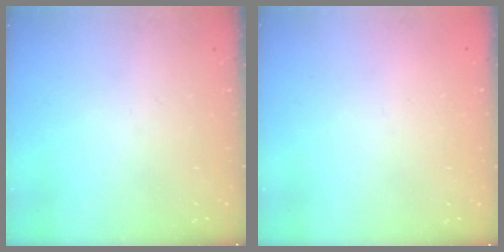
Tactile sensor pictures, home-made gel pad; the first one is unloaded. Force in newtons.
{"total": 2.3, "press": 2.3, "slide": 0.1}